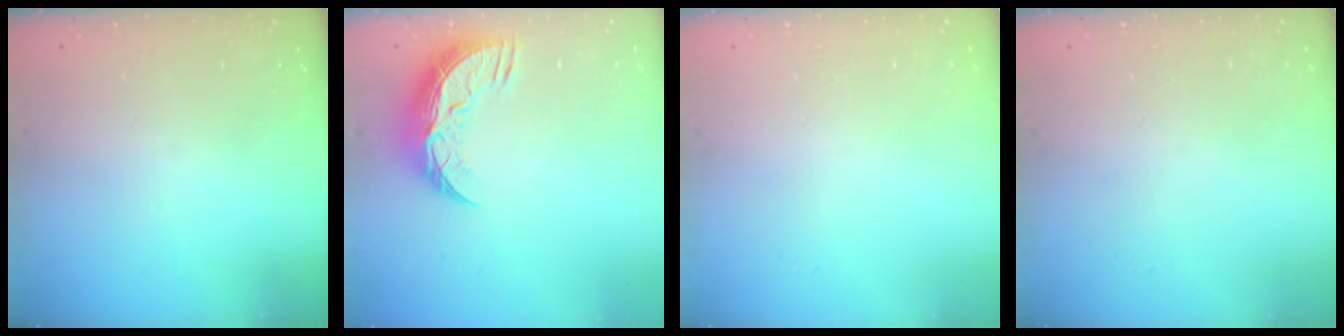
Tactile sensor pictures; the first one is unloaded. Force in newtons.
{"total": 11.2, "press": 11.2, "slide": 0.7}
{"total": 0.0}
{"total": 0.0}